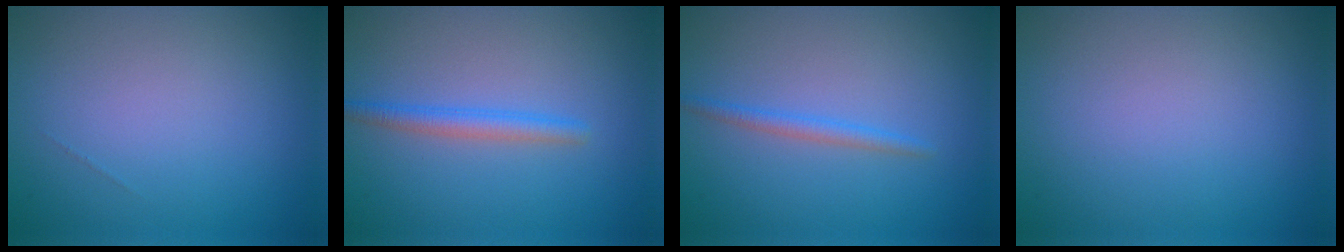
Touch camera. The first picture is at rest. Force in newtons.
{"total": 2.1, "press": 2.1, "slide": 0.2}
{"total": 1.5, "press": 1.5, "slide": 0.1}
{"total": 0.0}